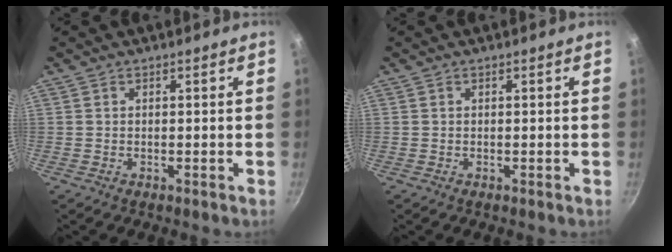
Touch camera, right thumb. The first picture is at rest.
{"total": 0.0}